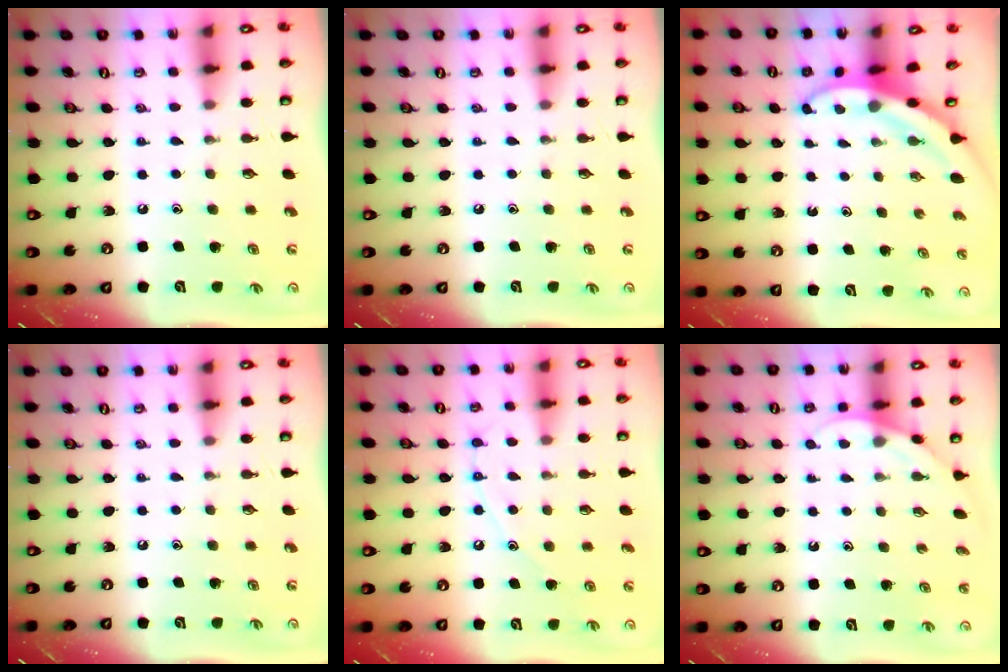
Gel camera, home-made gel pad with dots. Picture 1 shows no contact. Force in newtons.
{"total": 0.0}
{"total": 3.8, "press": 3.8, "slide": 0.5}
{"total": 0.0}
{"total": 8.8, "press": 8.7, "slide": 0.9}
{"total": 3.9, "press": 3.9, "slide": 0.2}